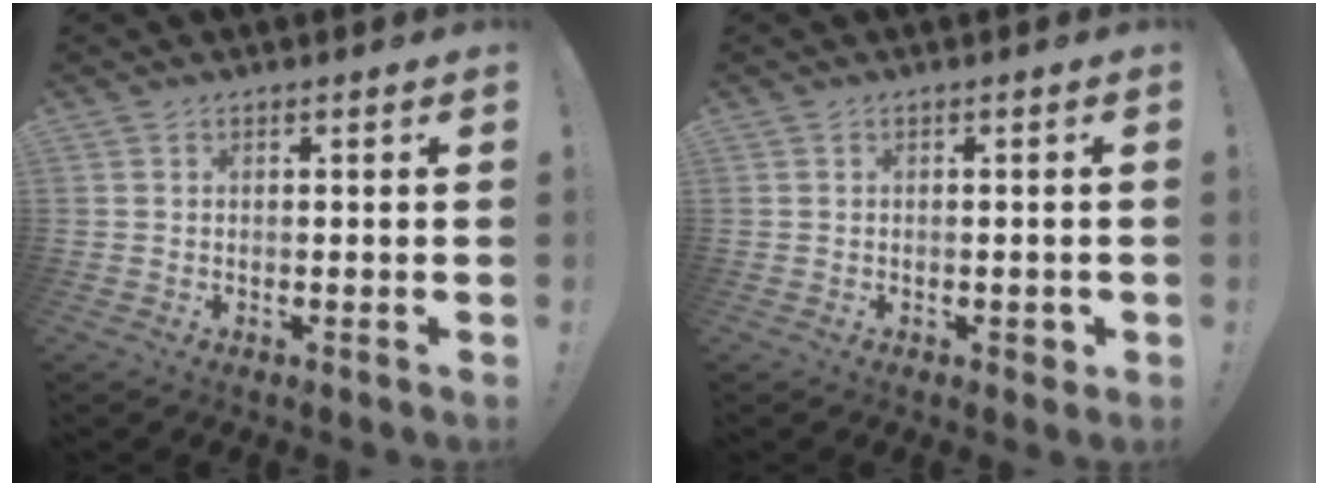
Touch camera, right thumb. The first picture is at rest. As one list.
[{"total": 2.0, "force": [-0.4, 1.4, 1.3], "torque": [-0.011, 0.002, -0.005]}]